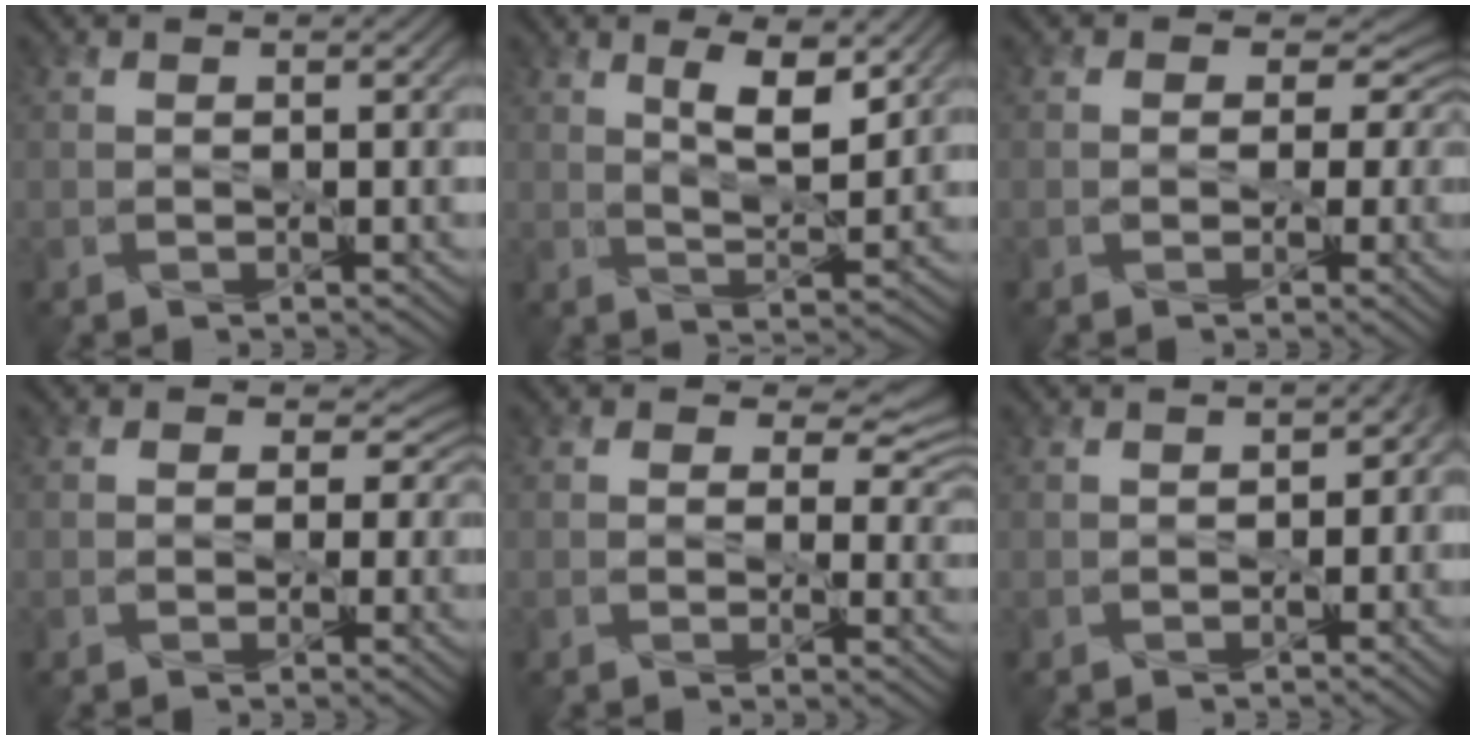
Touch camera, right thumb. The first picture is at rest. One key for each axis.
{"total": 5.8, "fx": 2.8, "fy": 2.0, "fz": 4.7, "tx": -0.090, "ty": -0.010, "tz": 0.052}
{"total": 4.6, "fx": 0.3, "fy": 3.9, "fz": 2.3, "tx": -0.024, "ty": 0.007, "tz": -0.005}
{"total": 3.5, "fx": 0.5, "fy": 3.1, "fz": 1.6, "tx": -0.020, "ty": -0.001, "tz": -0.003}
{"total": 5.5, "fx": 2.5, "fy": 3.7, "fz": 3.2, "tx": -0.039, "ty": -0.010, "tz": 0.027}
{"total": 2.8, "fx": -0.3, "fy": 2.1, "fz": 1.8, "tx": -0.018, "ty": -0.012, "tz": -0.003}